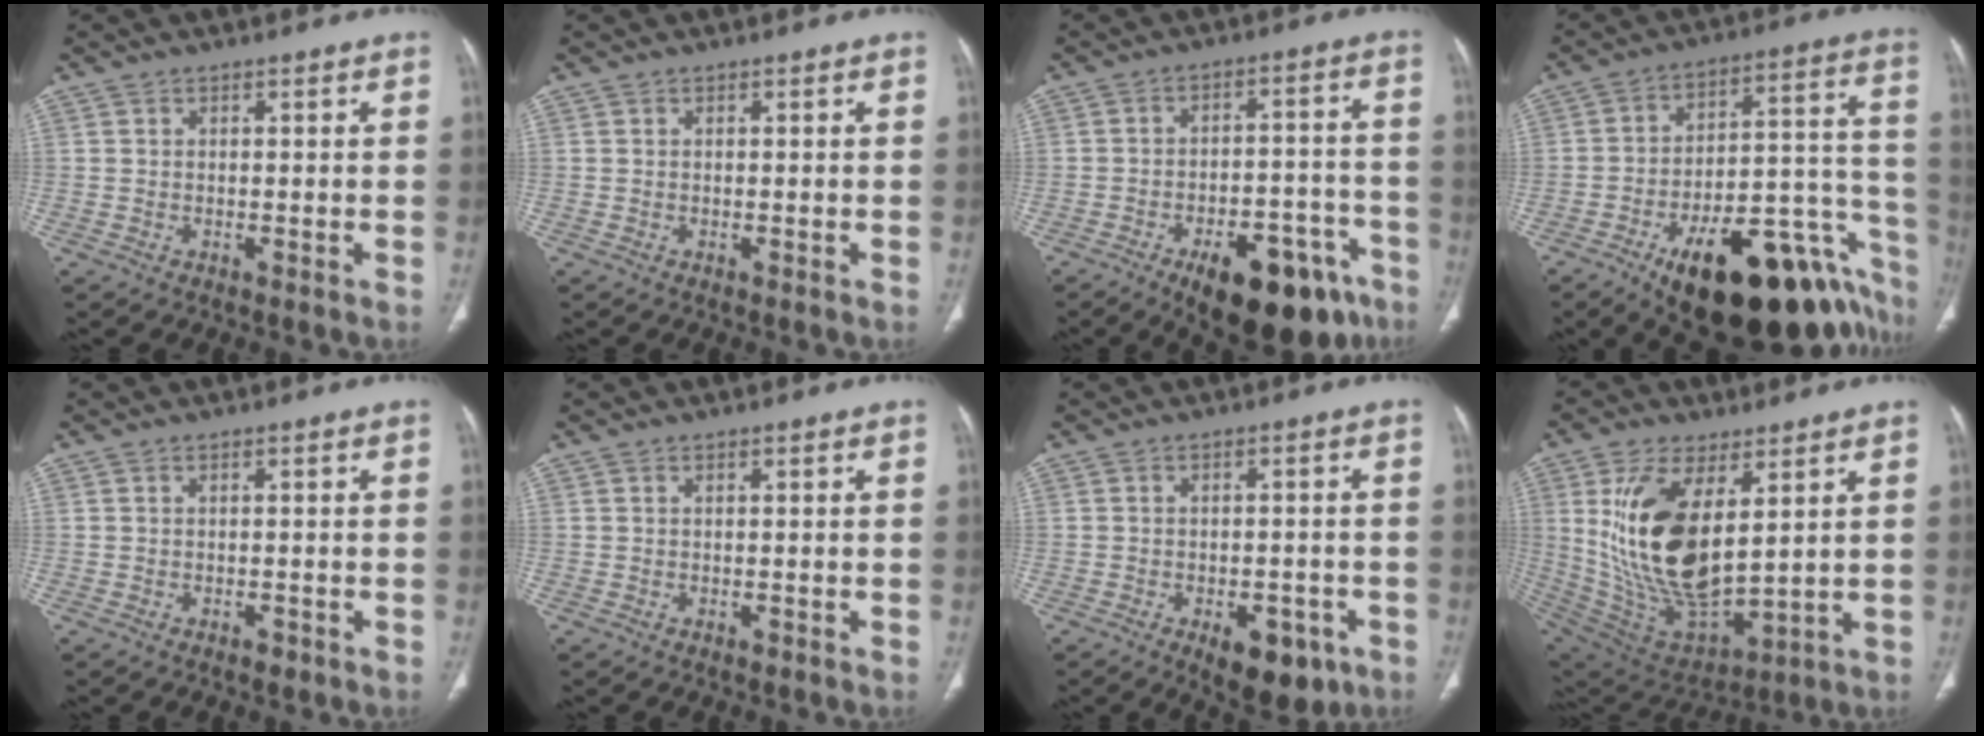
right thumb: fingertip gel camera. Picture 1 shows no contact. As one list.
[{"total": 0.0}, {"total": 22.5, "force": [-13.6, 9.2, 15.4], "torque": [-0.139, 0.081, -0.190]}, {"total": 32.2, "force": [-17.0, 13.2, 24.0], "torque": [-0.220, 0.082, -0.235]}, {"total": 1.2, "force": [-0.6, 0.6, 0.7], "torque": [-0.009, -0.001, -0.008]}, {"total": 0.6, "force": [-0.1, 0.3, 0.5], "torque": [-0.010, -0.002, 0.001]}, {"total": 9.1, "force": [-4.5, 4.8, 6.4], "torque": [-0.059, 0.013, -0.051]}, {"total": 21.5, "force": [5.3, 10.4, 18.1], "torque": [-0.342, -0.032, 0.119]}]